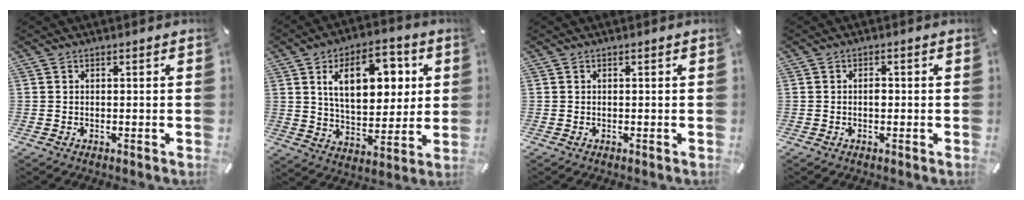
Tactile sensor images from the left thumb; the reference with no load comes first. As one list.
[{"total": 16.6, "force": [6.0, 9.7, 12.1], "torque": [-0.185, -0.001, 0.102]}, {"total": 0.0}, {"total": 1.5, "force": [-0.2, 0.9, 1.2], "torque": [-0.024, 0.003, -0.006]}]